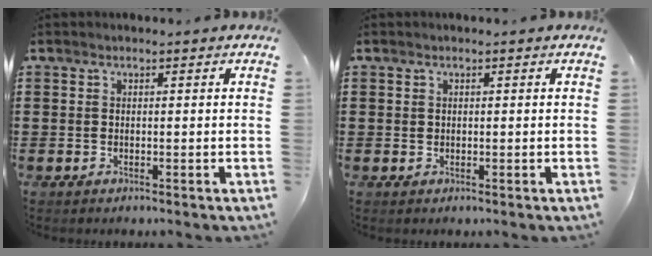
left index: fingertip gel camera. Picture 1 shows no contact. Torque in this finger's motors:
{"motor_torque": [-1.14, 1.00, -0.48, -0.16]}